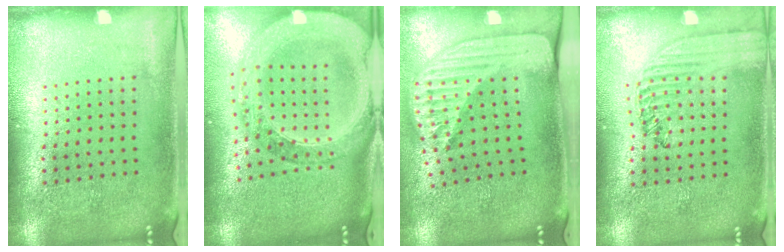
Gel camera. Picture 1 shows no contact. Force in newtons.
{"total": 2.6, "press": 2.3, "slide": 1.3}
{"total": 2.5, "press": 1.8, "slide": 1.8}
{"total": 1.5, "press": 1.3, "slide": 0.7}